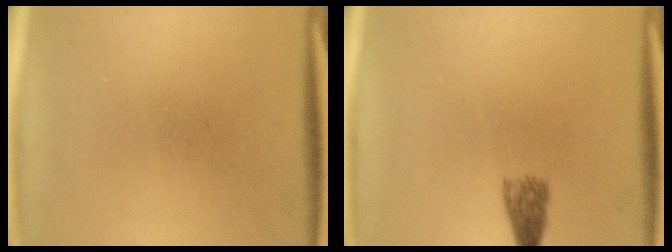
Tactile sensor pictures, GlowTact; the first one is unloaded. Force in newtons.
{"total": 2.7}